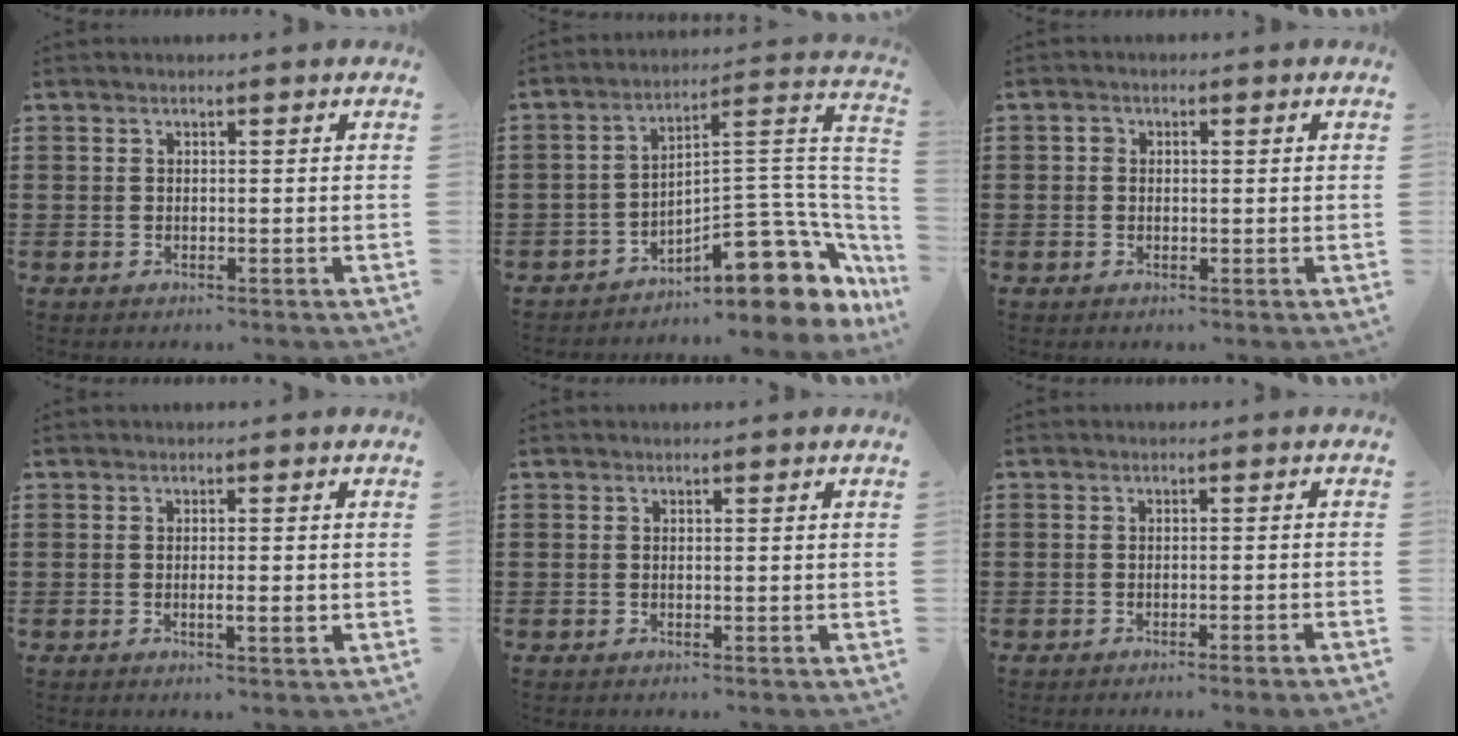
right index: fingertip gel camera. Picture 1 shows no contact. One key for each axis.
{"total": 14.7, "fx": -8.2, "fy": 5.2, "fz": 11.0, "tx": -0.127, "ty": 0.012, "tz": -0.132}
{"total": 1.1, "fx": 0.1, "fy": 0.8, "fz": 0.7, "tx": -0.017, "ty": 0.006, "tz": 0.000}
{"total": 2.4, "fx": -0.6, "fy": 0.1, "fz": 2.3, "tx": -0.039, "ty": -0.005, "tz": -0.010}
{"total": 0.0}
{"total": 1.2, "fx": -1.0, "fy": -0.3, "fz": 0.6, "tx": -0.011, "ty": -0.001, "tz": -0.020}